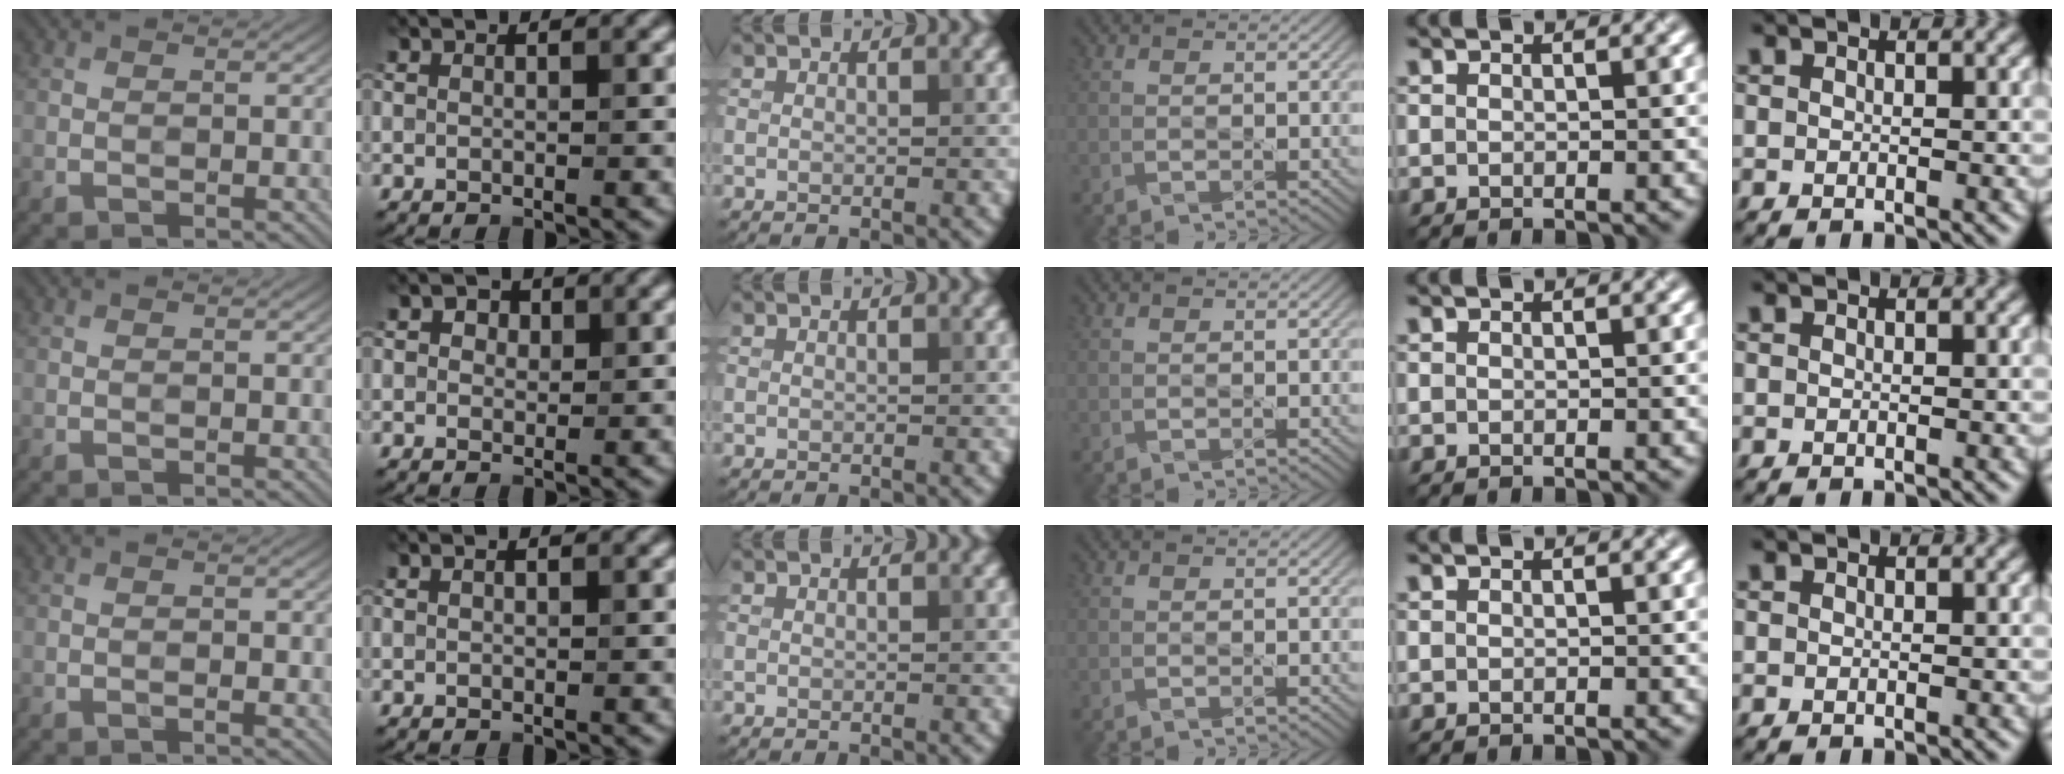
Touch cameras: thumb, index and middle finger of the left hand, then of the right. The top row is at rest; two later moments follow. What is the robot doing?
{"motion": "pour", "object": "bowl"}